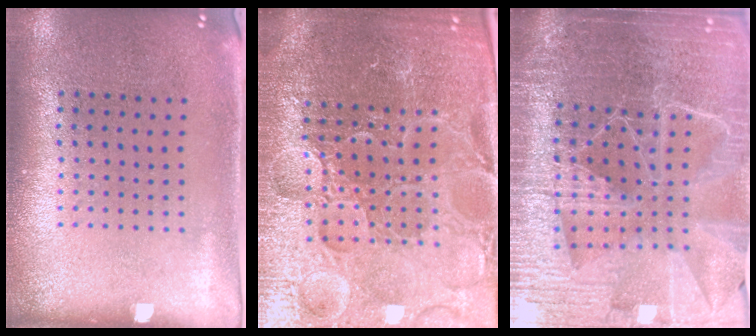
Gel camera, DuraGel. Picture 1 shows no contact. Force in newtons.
{"total": 5.7, "press": 5.2, "slide": 2.4}
{"total": 6.2, "press": 5.4, "slide": 3.0}